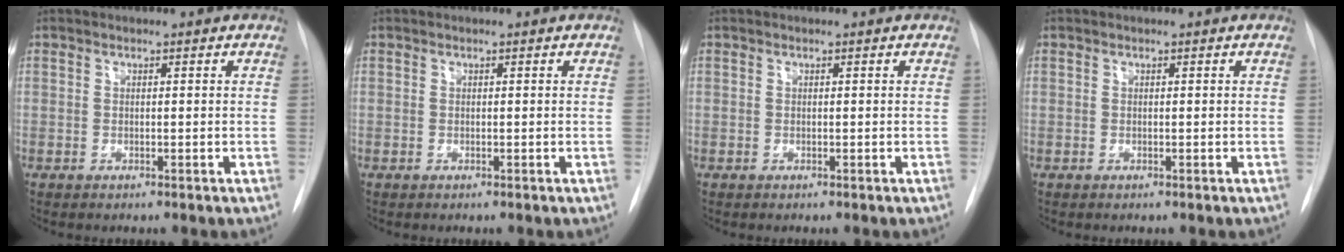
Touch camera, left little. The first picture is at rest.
{"total": 0.0}
{"total": 0.0}
{"total": 0.0}